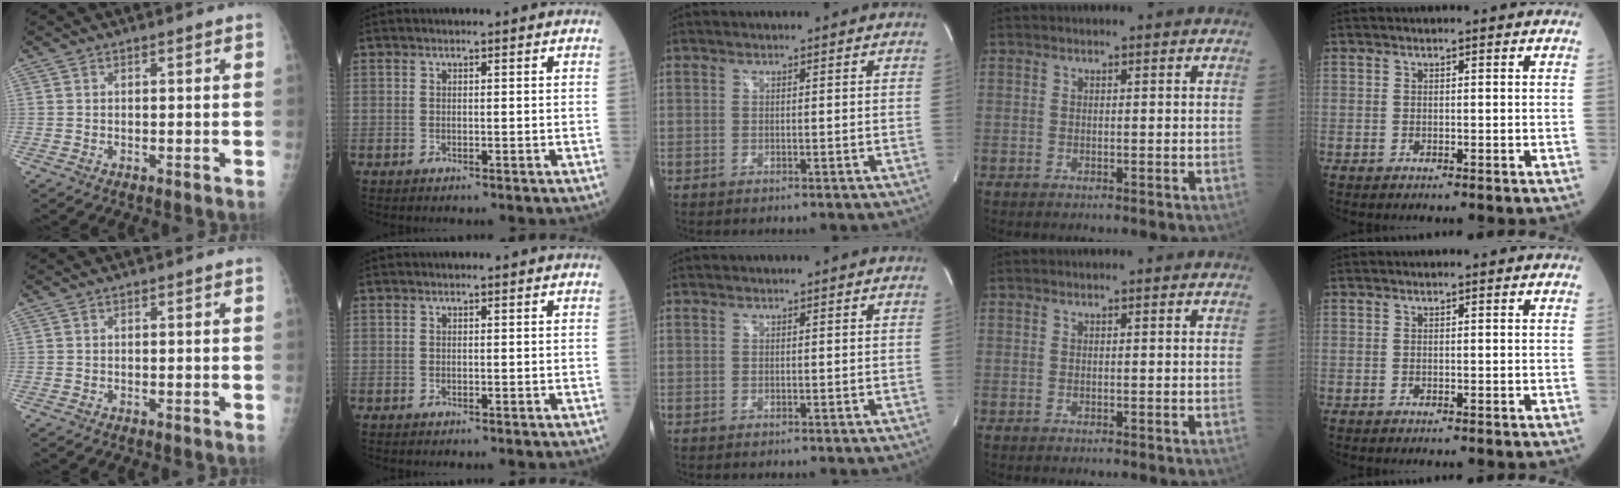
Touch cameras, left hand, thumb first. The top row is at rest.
{}